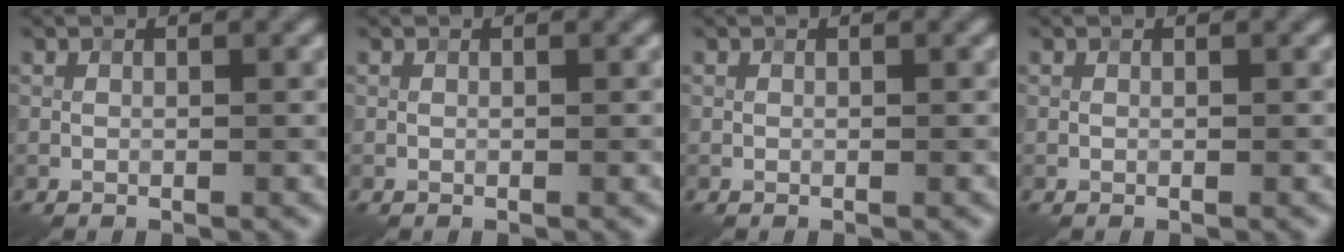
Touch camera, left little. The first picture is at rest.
{"total": 0.0}
{"total": 0.0}
{"total": 0.0}